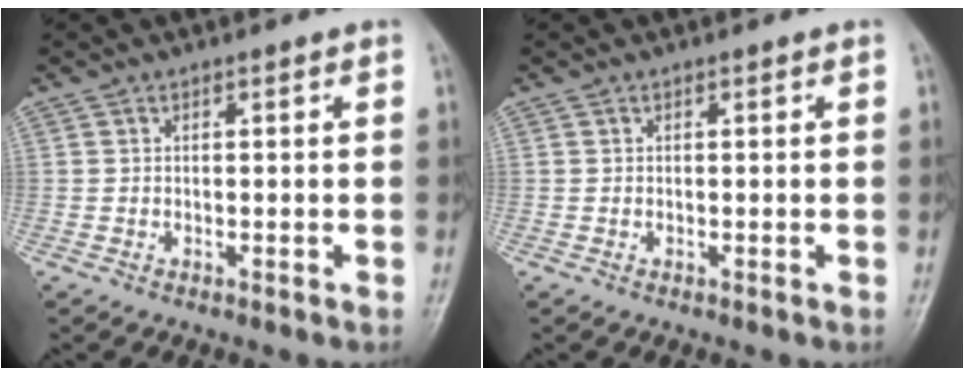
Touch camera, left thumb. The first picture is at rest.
{"total": 0.0}